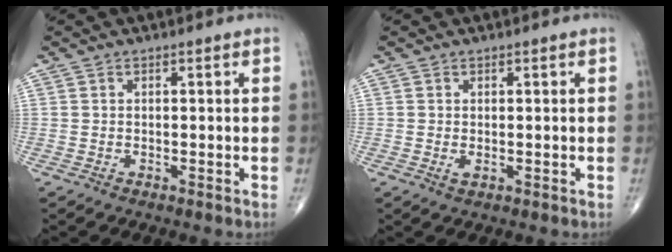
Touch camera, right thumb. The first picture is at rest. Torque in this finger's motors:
{"motor_torque": [-0.29, 0.06, 0.25, 0.31, 0.03]}